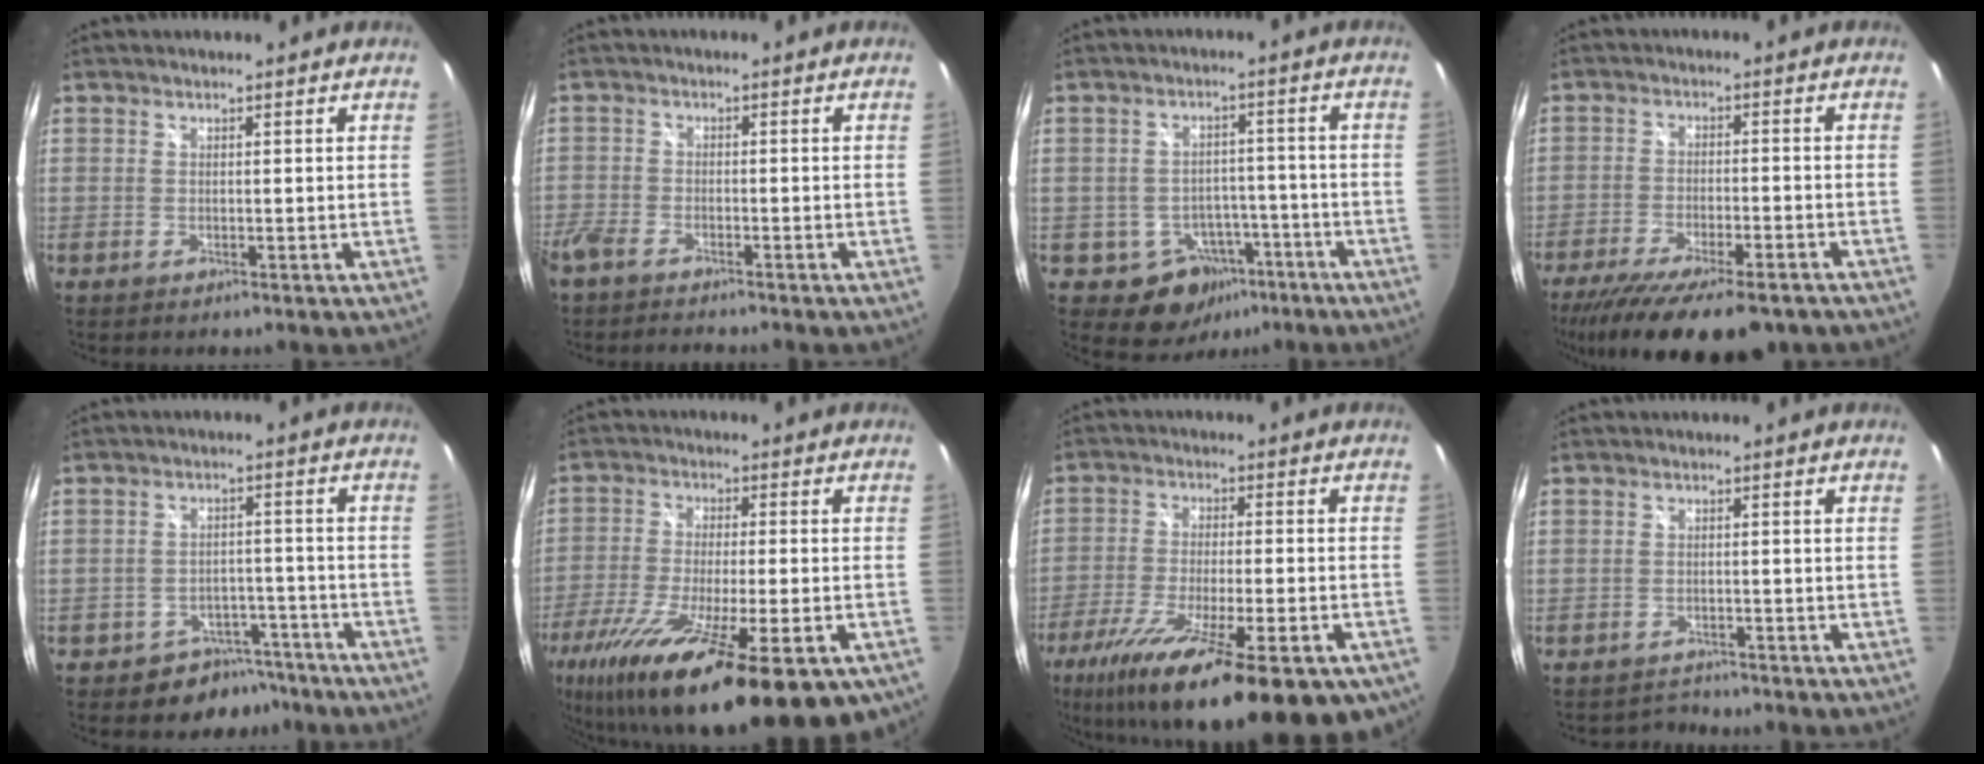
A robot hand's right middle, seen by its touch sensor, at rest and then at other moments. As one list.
[{"total": 6.0, "force": [-5.2, 1.8, 2.4], "torque": [-0.069, -0.022, -0.101]}, {"total": 8.5, "force": [-4.7, 6.6, 2.4], "torque": [-0.047, 0.021, -0.043]}, {"total": 18.5, "force": [-14.1, 5.1, 10.8], "torque": [-0.209, -0.052, -0.214]}, {"total": 7.3, "force": [-5.8, 4.4, 0.8], "torque": [-0.017, 0.024, -0.068]}, {"total": 25.4, "force": [-15.5, 6.0, 19.2], "torque": [-0.348, -0.077, -0.248]}, {"total": 24.7, "force": [-15.3, 6.6, 18.2], "torque": [-0.318, -0.071, -0.236]}, {"total": 2.1, "force": [-1.8, 0.7, -0.7], "torque": [0.003, 0.007, -0.033]}]